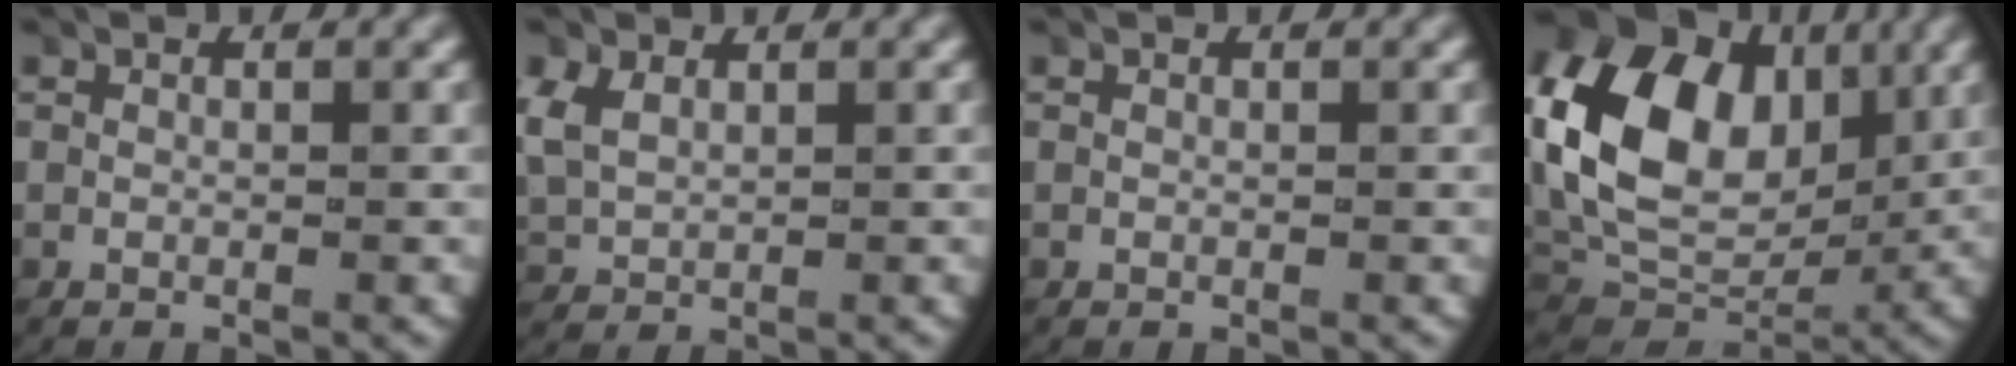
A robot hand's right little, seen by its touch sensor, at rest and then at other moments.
{"total": 3.5, "force": [0.9, 2.9, 1.7], "torque": [-0.059, -0.005, 0.026]}
{"total": 0.0}
{"total": 13.4, "force": [2.4, 9.6, 9.0], "torque": [-0.190, -0.014, 0.048]}